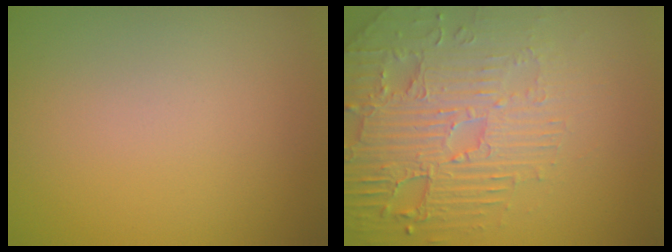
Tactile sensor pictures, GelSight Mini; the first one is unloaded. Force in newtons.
{"total": 6.0, "press": 5.2, "slide": 3.0}